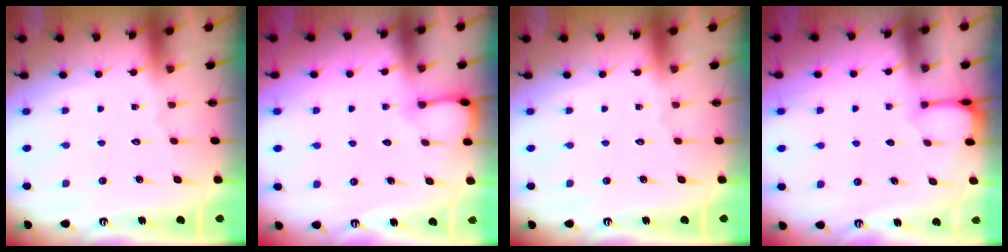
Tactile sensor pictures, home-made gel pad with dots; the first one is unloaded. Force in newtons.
{"total": 4.3, "press": 4.3, "slide": 0.4}
{"total": 0.0}
{"total": 1.6, "press": 1.6, "slide": 0.1}